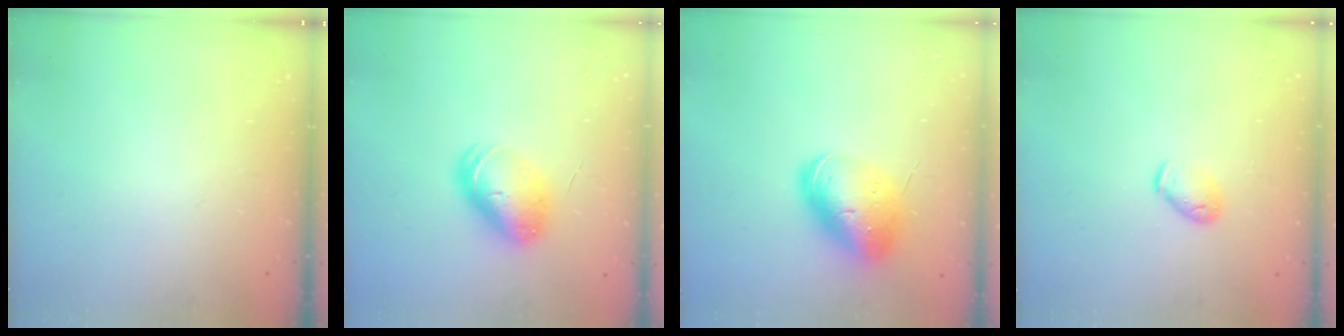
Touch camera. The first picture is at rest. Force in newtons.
{"total": 8.9, "press": 8.7, "slide": 1.5}
{"total": 12.9, "press": 12.7, "slide": 2.0}
{"total": 6.4, "press": 6.2, "slide": 1.2}